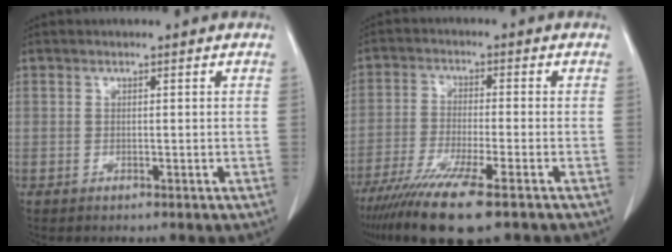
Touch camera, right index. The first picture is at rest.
{"total": 12.8, "force": [-8.8, 1.0, 9.2], "torque": [-0.169, -0.035, -0.149]}